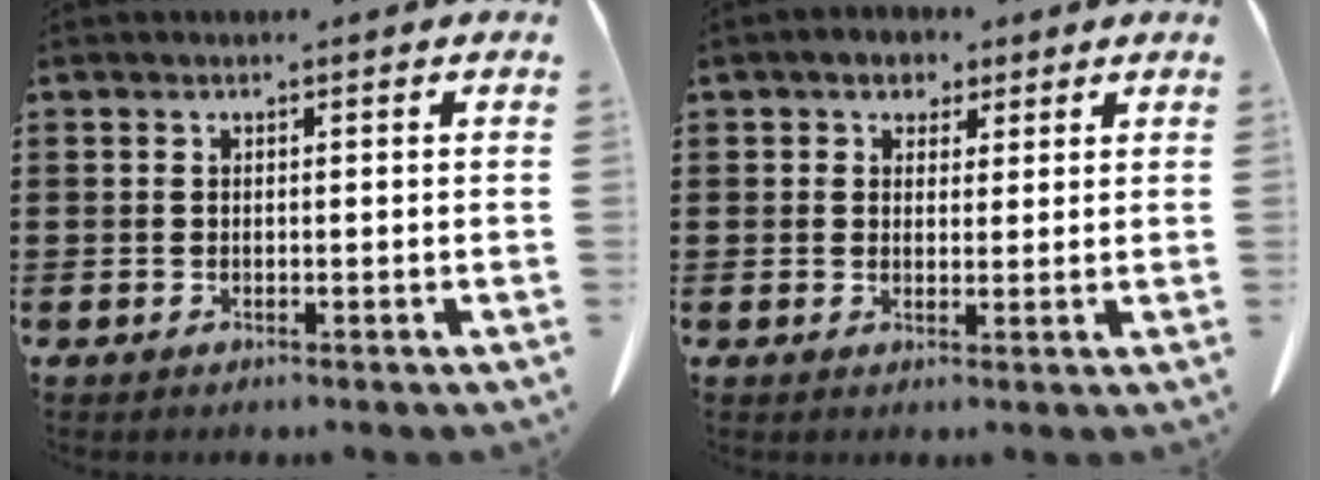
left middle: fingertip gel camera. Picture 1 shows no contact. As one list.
[{"total": 2.7, "force": [1.9, 1.9, 0.4], "torque": [-0.020, 0.009, 0.034]}]